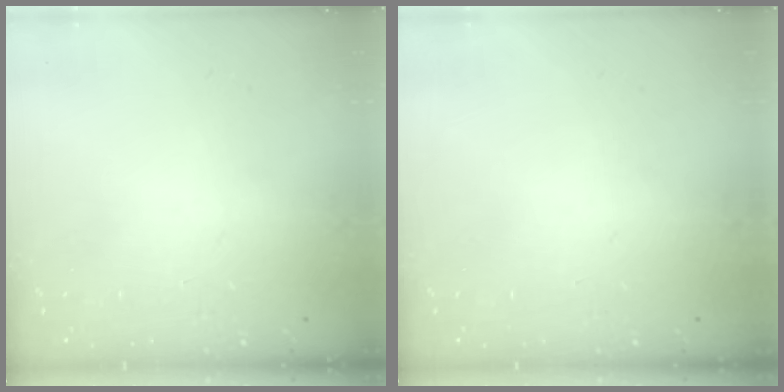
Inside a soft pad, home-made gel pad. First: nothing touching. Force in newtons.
{"total": 0.0}